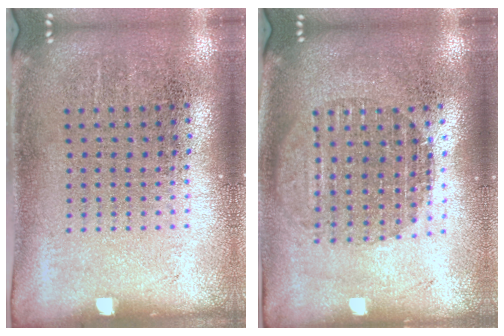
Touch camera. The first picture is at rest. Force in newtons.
{"total": 1.8, "press": 1.5, "slide": 1.0}